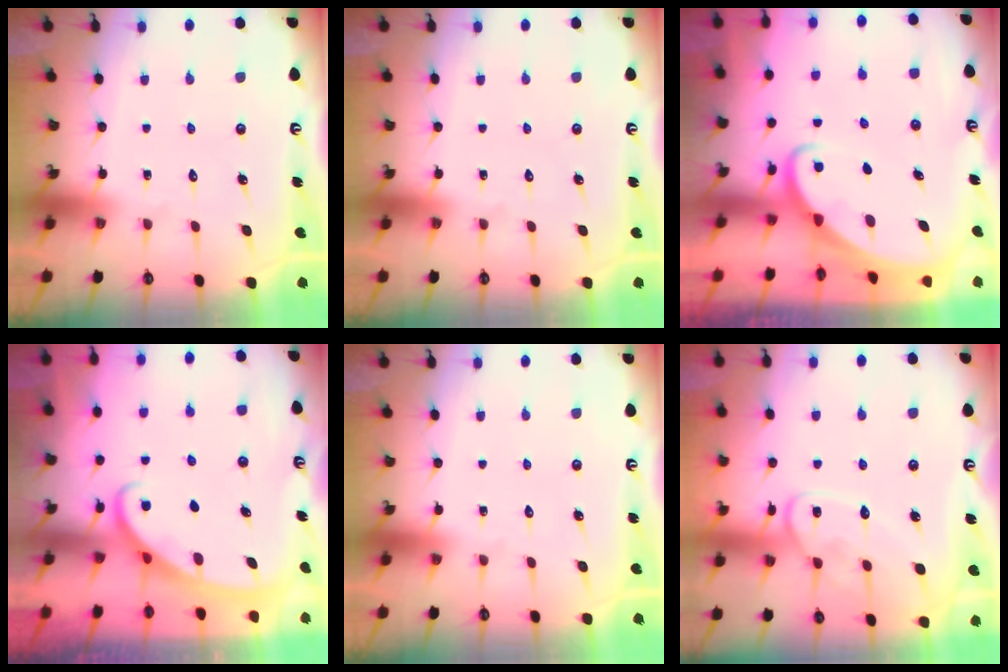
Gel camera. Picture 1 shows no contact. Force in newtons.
{"total": 0.0}
{"total": 2.5, "press": 2.5, "slide": 0.2}
{"total": 2.7, "press": 2.7, "slide": 0.4}
{"total": 0.0}
{"total": 12.6, "press": 12.5, "slide": 1.0}